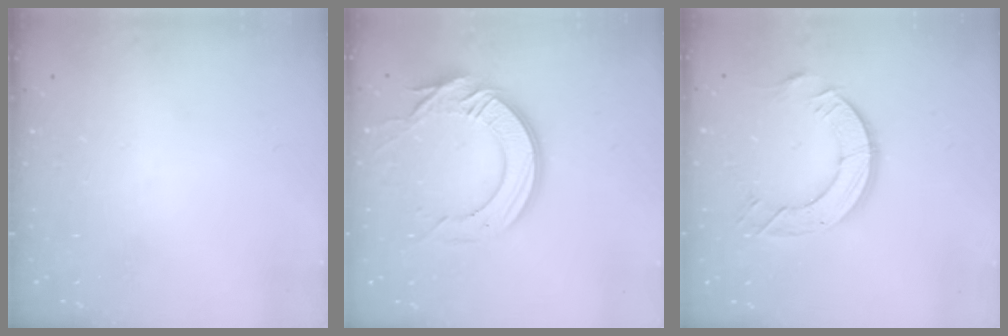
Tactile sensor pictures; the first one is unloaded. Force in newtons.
{"total": 16.4, "press": 16.4, "slide": 1.2}
{"total": 9.5, "press": 9.5, "slide": 1.0}